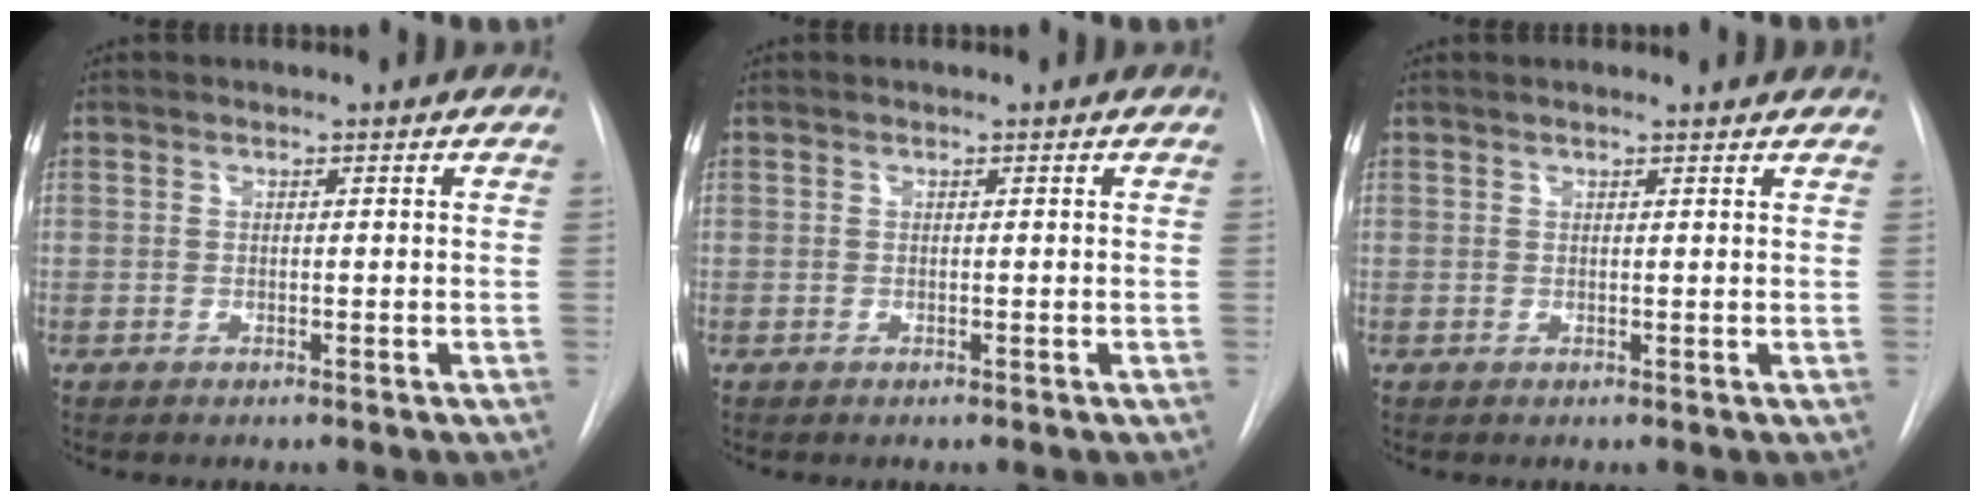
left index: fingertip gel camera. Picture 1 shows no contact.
{"total": 0.0}
{"total": 3.4, "force": [3.2, 0.3, 1.1], "torque": [-0.017, 0.018, 0.033]}